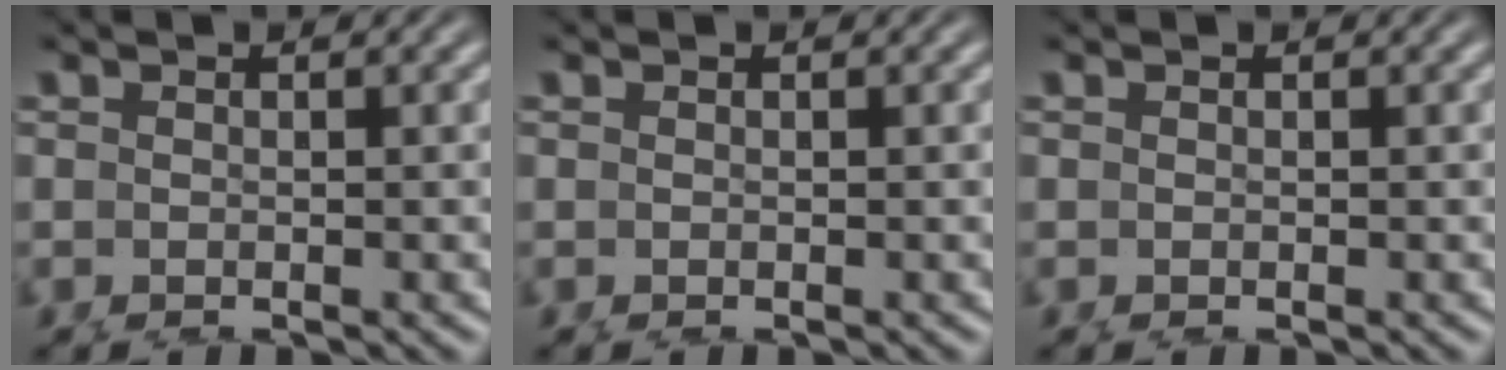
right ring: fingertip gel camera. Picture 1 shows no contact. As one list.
[{"total": 0.0}, {"total": 0.0}]